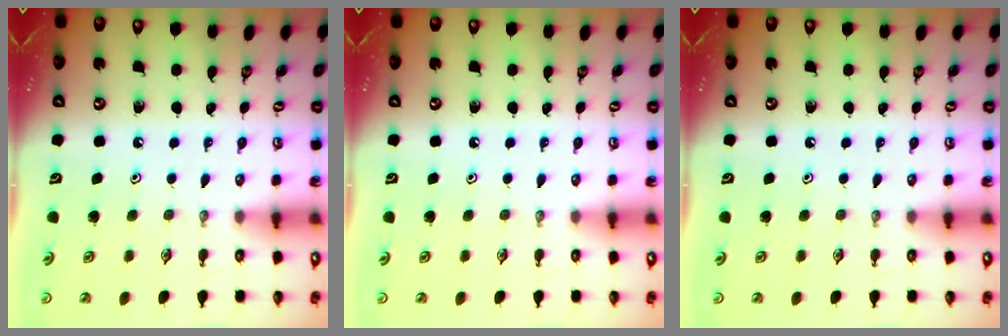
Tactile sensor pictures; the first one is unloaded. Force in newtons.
{"total": 0.0}
{"total": 0.0}